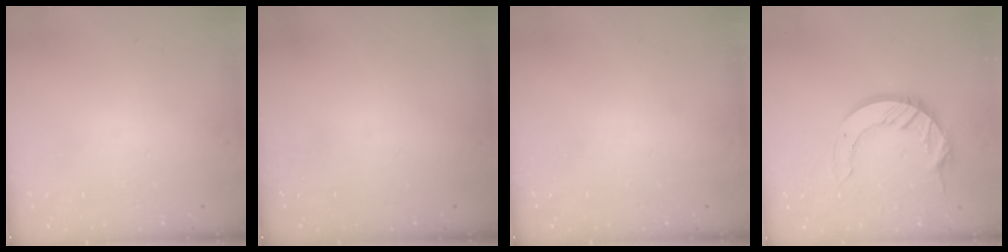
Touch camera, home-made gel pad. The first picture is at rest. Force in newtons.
{"total": 0.0}
{"total": 0.0}
{"total": 12.6, "press": 12.6, "slide": 1.2}